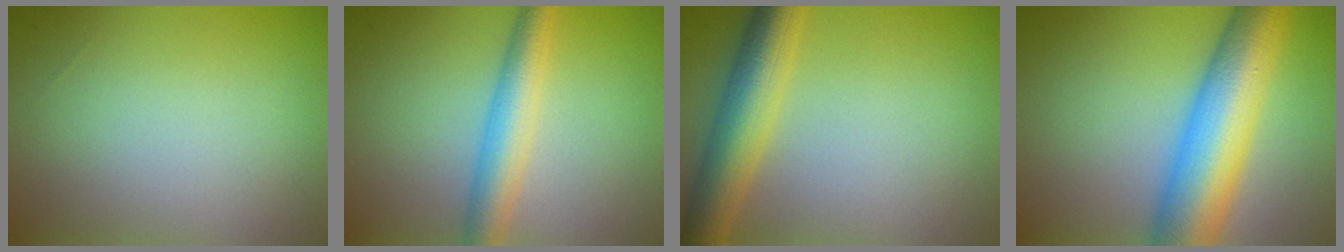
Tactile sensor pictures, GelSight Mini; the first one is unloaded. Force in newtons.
{"total": 4.5, "press": 4.5, "slide": 0.1}
{"total": 6.5, "press": 6.5, "slide": 0.1}
{"total": 11.2, "press": 11.2, "slide": 0.3}